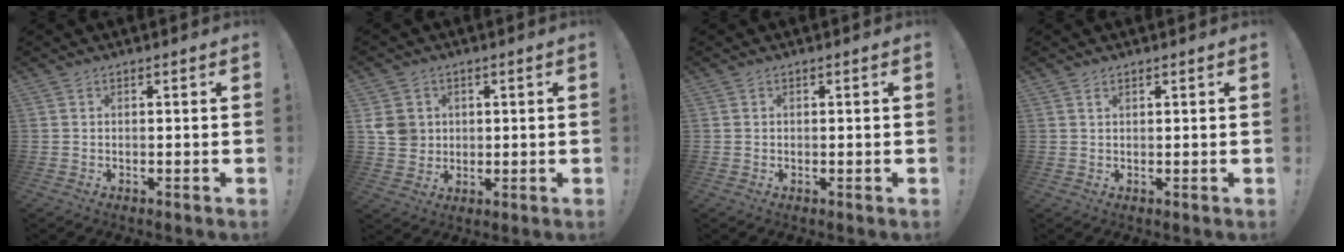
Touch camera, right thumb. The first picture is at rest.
{"total": 6.7, "force": [1.3, 6.3, 1.8], "torque": [-0.043, -0.001, 0.029]}
{"total": 0.5, "force": [-0.1, 0.4, -0.3], "torque": [-0.002, 0.004, 0.000]}
{"total": 0.8, "force": [0.6, 0.2, 0.5], "torque": [-0.010, -0.001, 0.011]}